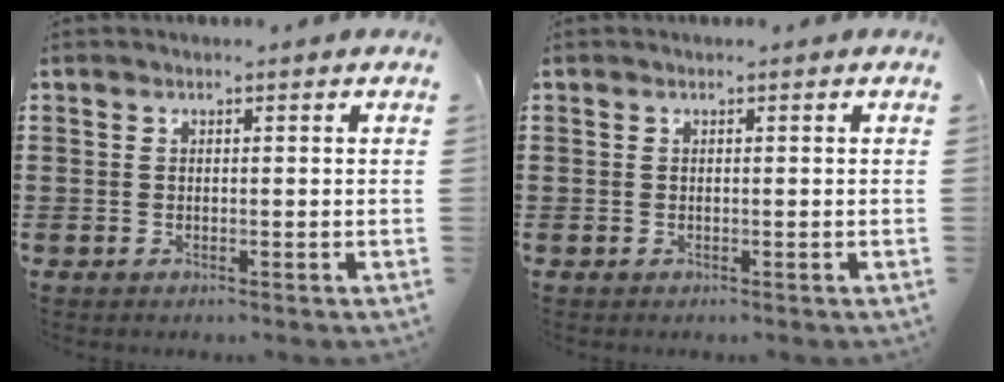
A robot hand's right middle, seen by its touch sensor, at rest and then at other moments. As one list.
[{"total": 0.0}]